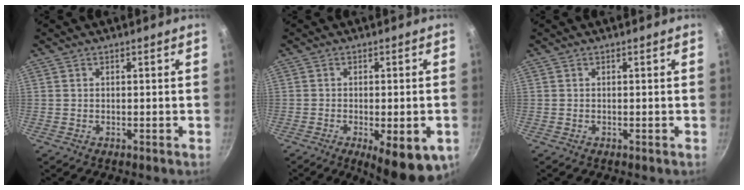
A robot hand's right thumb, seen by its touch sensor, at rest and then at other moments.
{"total": 11.4, "force": [-4.5, 3.7, 9.8], "torque": [-0.112, 0.003, -0.053]}
{"total": 0.0}